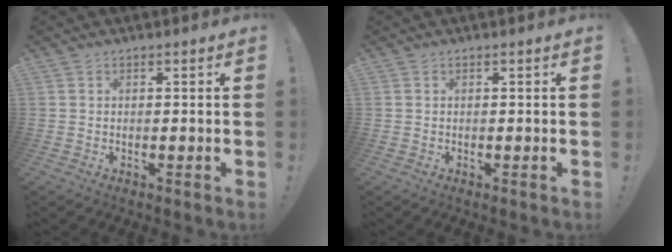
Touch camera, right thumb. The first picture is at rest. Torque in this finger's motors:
{"motor_torque": [0.00, 0.00, 0.00, 0.00, 0.00]}